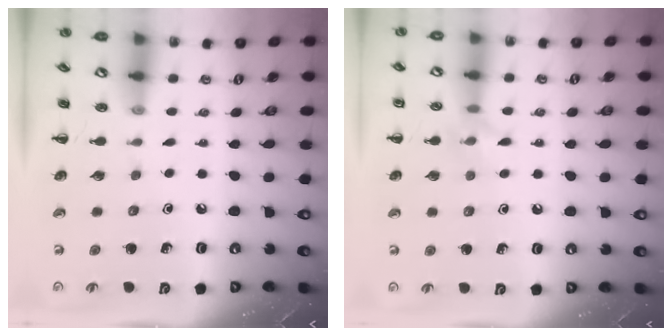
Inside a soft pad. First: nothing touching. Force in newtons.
{"total": 7.2, "press": 7.0, "slide": 1.5}